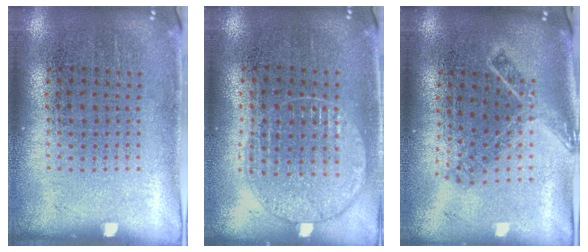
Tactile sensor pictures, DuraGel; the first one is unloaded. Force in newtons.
{"total": 1.0, "press": 0.9, "slide": 0.2}
{"total": 1.9, "press": 1.3, "slide": 1.4}